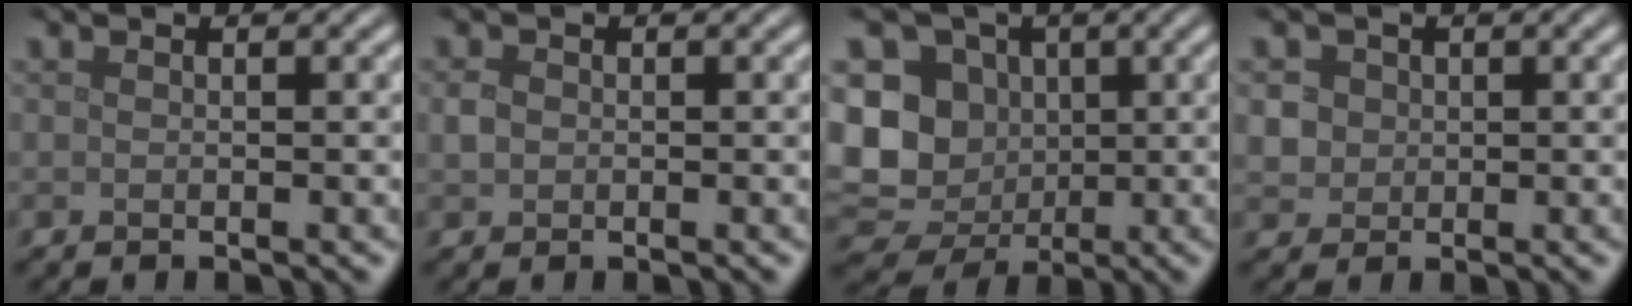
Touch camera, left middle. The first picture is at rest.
{"total": 1.1, "force": [0.0, 0.9, 0.5], "torque": [-0.010, 0.001, -0.003]}
{"total": 10.7, "force": [0.0, 9.3, 5.2], "torque": [-0.105, -0.013, -0.017]}
{"total": 2.5, "force": [0.7, 2.3, 0.9], "torque": [-0.018, 0.005, 0.020]}